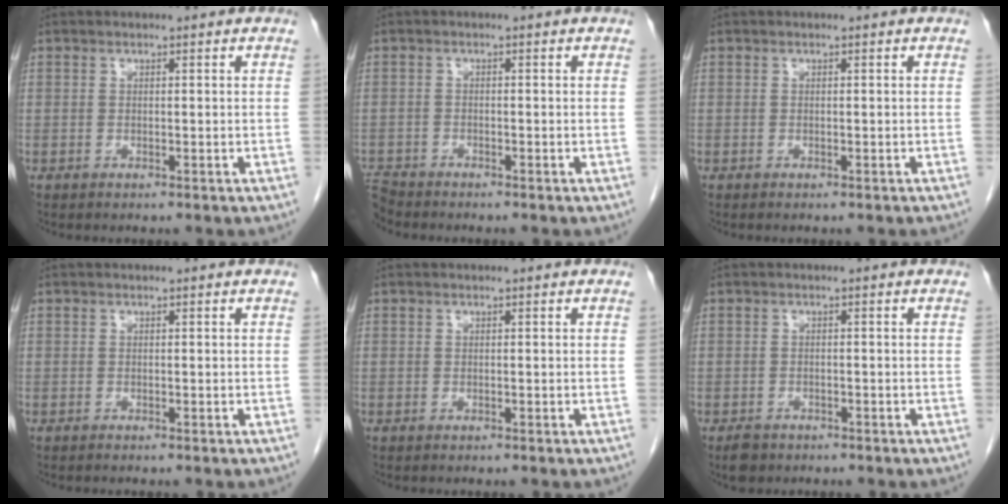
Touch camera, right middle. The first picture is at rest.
{"total": 2.7, "force": [-2.7, 0.0, 0.0], "torque": [0.000, -0.015, -0.051]}
{"total": 1.4, "force": [-1.2, 0.3, 0.6], "torque": [-0.011, -0.003, -0.012]}
{"total": 0.0}
{"total": 0.0}
{"total": 2.0, "force": [-1.4, 1.1, 0.8], "torque": [-0.018, 0.000, -0.018]}